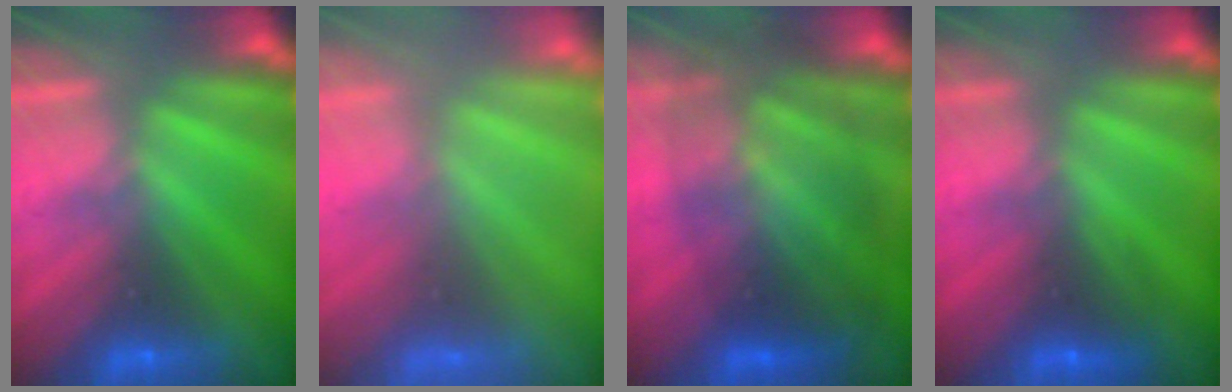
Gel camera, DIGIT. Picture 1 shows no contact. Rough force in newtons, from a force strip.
{"total": 8.4}
{"total": 10.8}
{"total": 2.5}